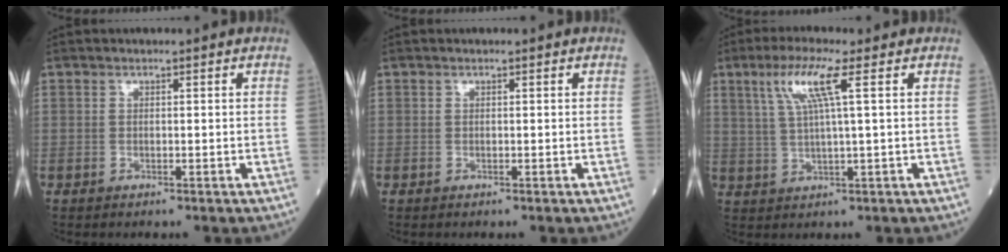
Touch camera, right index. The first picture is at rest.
{"total": 0.0}
{"total": 7.0, "force": [2.9, -0.2, 6.4], "torque": [-0.133, 0.010, 0.061]}